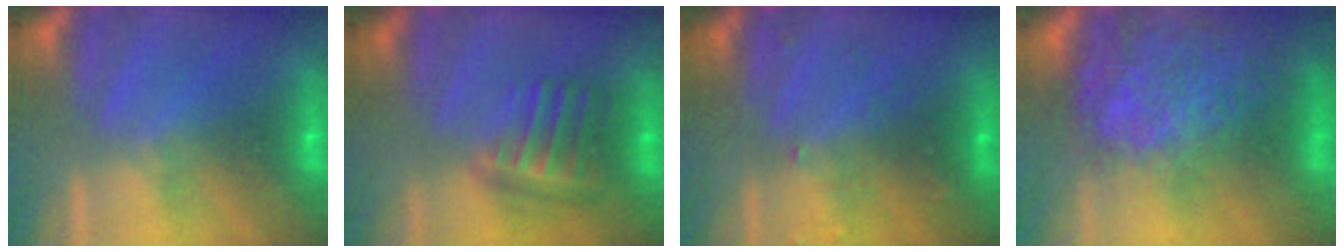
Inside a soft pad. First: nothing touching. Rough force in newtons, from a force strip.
{"total": 6.8}
{"total": 2.9}
{"total": 10.6}